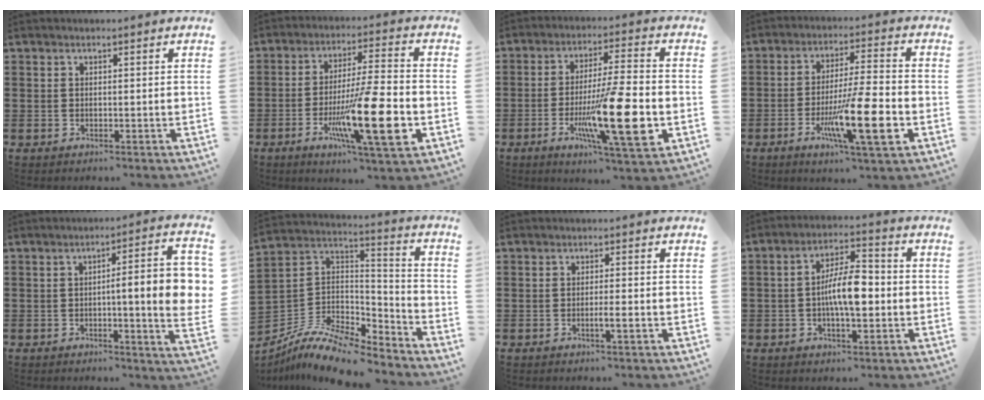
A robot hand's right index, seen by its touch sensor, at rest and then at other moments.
{"total": 15.9, "force": [-4.7, 2.9, 14.9], "torque": [-0.269, -0.011, -0.077]}
{"total": 16.1, "force": [-4.3, 3.2, 15.2], "torque": [-0.259, -0.015, -0.068]}
{"total": 13.2, "force": [-4.4, 2.0, 12.3], "torque": [-0.223, -0.007, -0.075]}
{"total": 9.6, "force": [-0.1, 1.2, 9.5], "torque": [-0.141, -0.008, -0.007]}
{"total": 10.2, "force": [-8.6, 2.9, 4.6], "torque": [-0.094, 0.017, -0.171]}
{"total": 2.0, "force": [-0.8, -0.1, 1.8], "torque": [-0.029, -0.003, -0.015]}
{"total": 8.1, "force": [-0.9, 2.8, 7.5], "torque": [-0.145, 0.005, -0.020]}